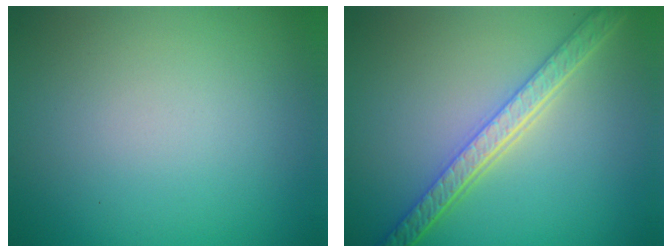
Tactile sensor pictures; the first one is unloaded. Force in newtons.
{"total": 5.5, "press": 4.3, "slide": 3.4}